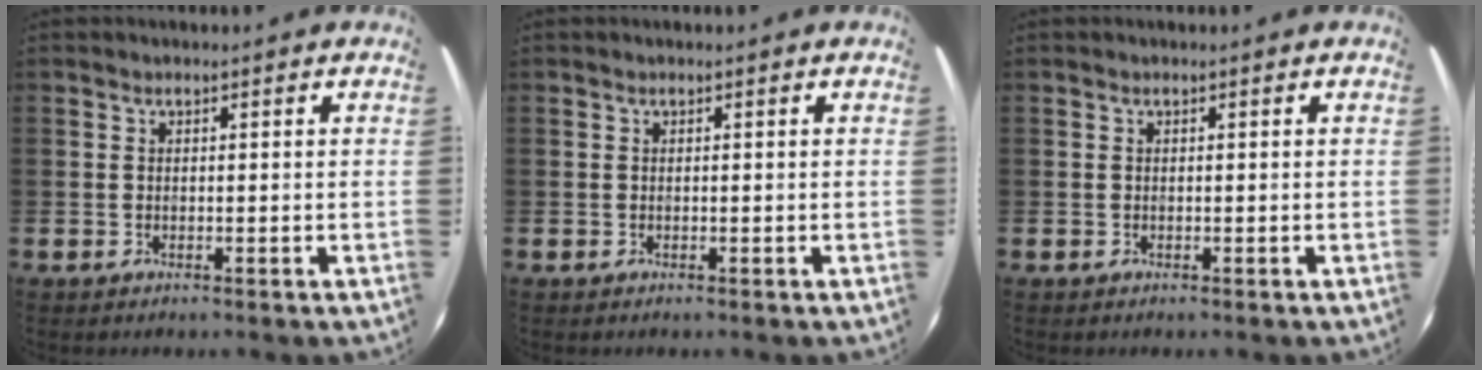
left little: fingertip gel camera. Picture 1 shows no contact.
{"total": 0.0}
{"total": 0.0}